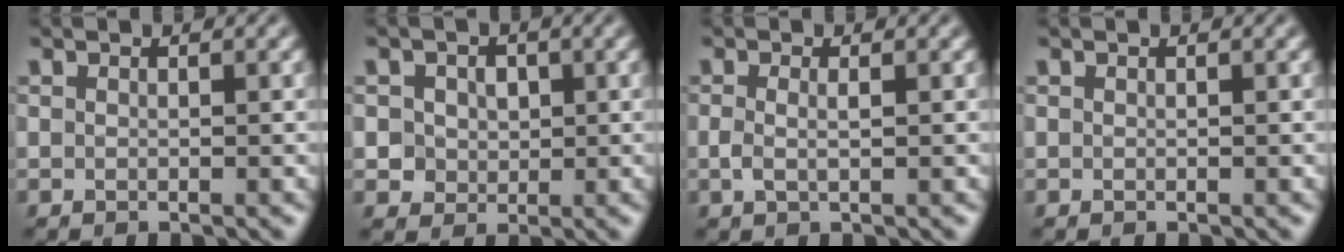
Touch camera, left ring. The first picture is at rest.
{"total": 3.1, "force": [0.6, 2.8, 1.4], "torque": [-0.018, 0.008, 0.008]}
{"total": 1.2, "force": [0.0, 0.3, 1.2], "torque": [-0.027, -0.001, -0.002]}
{"total": 0.0}